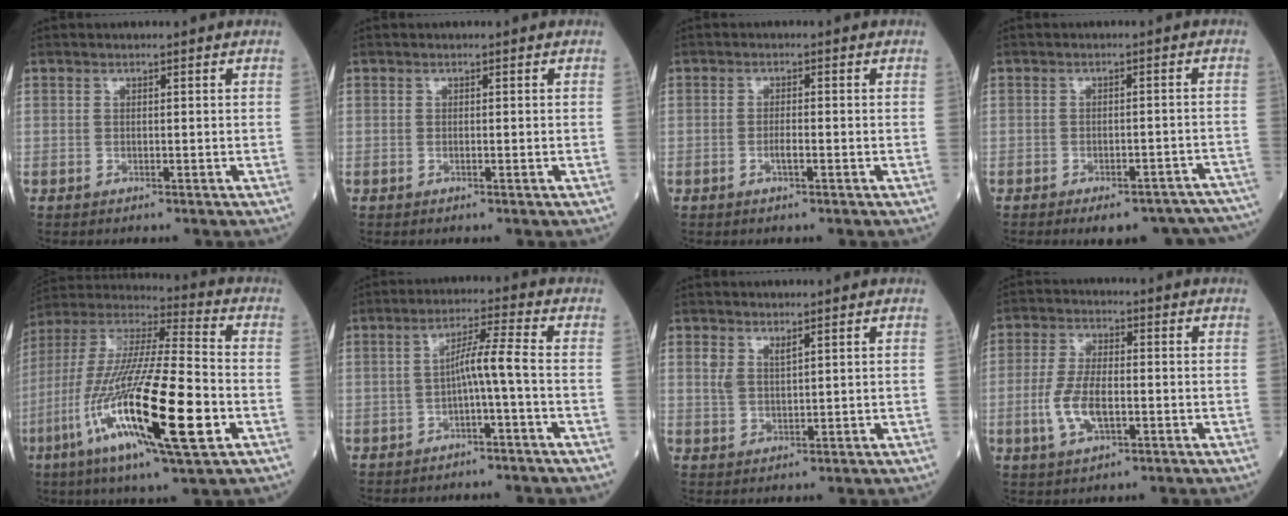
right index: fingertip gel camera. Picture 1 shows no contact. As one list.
[{"total": 0.0}, {"total": 1.8, "force": [-0.7, 0.2, 1.7], "torque": [-0.033, -0.001, -0.013]}, {"total": 14.8, "force": [-12.9, 4.6, 5.5], "torque": [-0.027, 0.025, -0.142]}, {"total": 25.1, "force": [-7.8, 3.2, 23.7], "torque": [-0.471, -0.044, -0.143]}, {"total": 4.7, "force": [-1.3, -0.7, 4.5], "torque": [-0.078, 0.017, -0.021]}, {"total": 2.4, "force": [1.6, 0.7, 1.6], "torque": [-0.040, 0.001, 0.039]}, {"total": 7.1, "force": [-1.8, 2.7, 6.3], "torque": [-0.140, 0.000, -0.032]}]